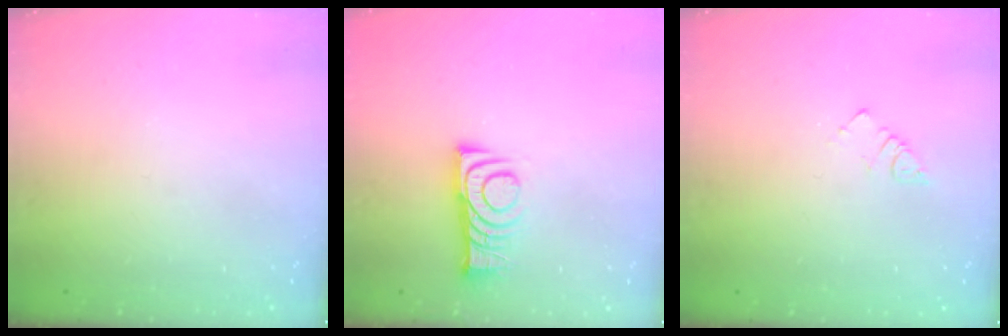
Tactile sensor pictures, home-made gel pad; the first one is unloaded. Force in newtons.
{"total": 8.7, "press": 8.7, "slide": 0.8}
{"total": 2.3, "press": 2.3, "slide": 0.4}